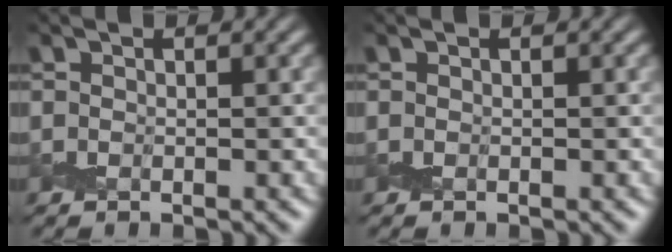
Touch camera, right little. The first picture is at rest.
{"total": 0.0}